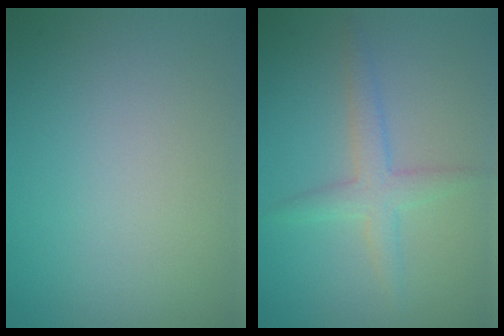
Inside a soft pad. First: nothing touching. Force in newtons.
{"total": 2.7, "press": 2.7, "slide": 0.1}